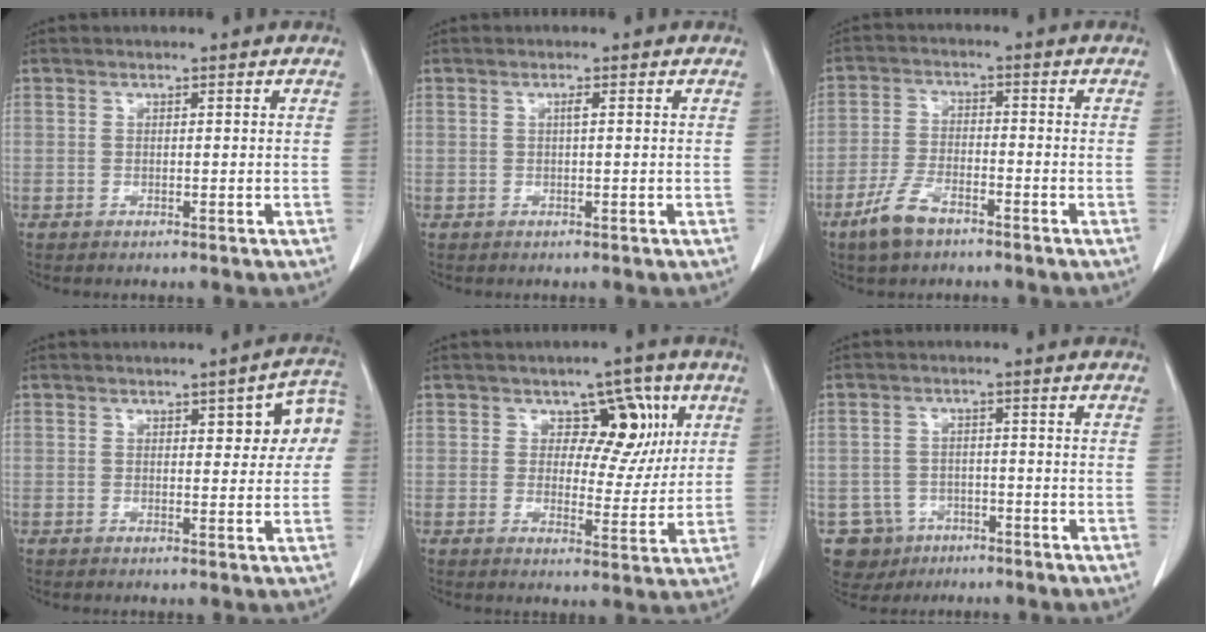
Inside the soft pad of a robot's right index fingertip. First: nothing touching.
{"total": 0.7, "force": [0.1, 0.0, 0.6], "torque": [-0.012, 0.001, 0.002]}
{"total": 6.3, "force": [-4.4, 2.3, 4.0], "torque": [-0.090, -0.005, -0.082]}
{"total": 6.9, "force": [1.7, 2.1, 6.3], "torque": [-0.070, 0.021, 0.017]}
{"total": 7.8, "force": [3.0, 5.0, 5.2], "torque": [-0.046, 0.011, 0.042]}
{"total": 6.2, "force": [-3.2, 5.3, 0.4], "torque": [-0.007, 0.008, -0.045]}